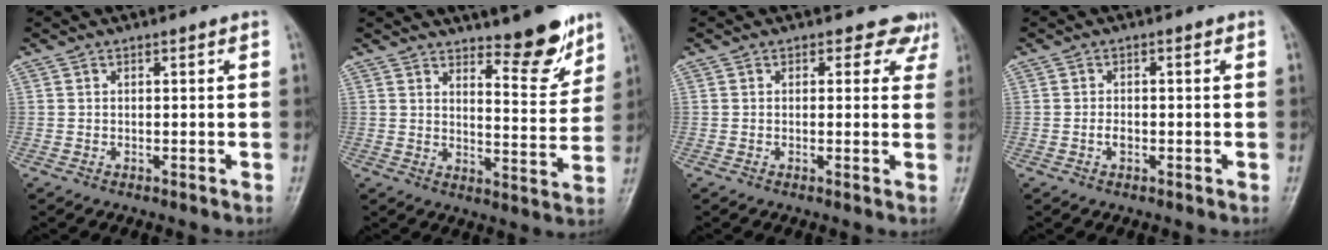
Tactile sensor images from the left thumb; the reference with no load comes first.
{"total": 9.4, "force": [7.2, 2.5, 5.5], "torque": [-0.052, -0.062, 0.112]}
{"total": 4.0, "force": [3.0, 2.6, 0.4], "torque": [0.029, -0.016, 0.014]}
{"total": 1.6, "force": [-0.5, 1.0, 1.1], "torque": [-0.016, 0.002, -0.012]}